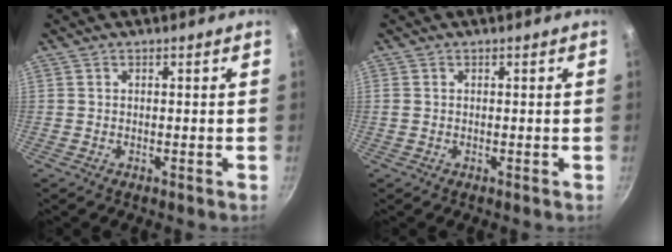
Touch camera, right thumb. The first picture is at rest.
{"total": 1.0, "force": [0.0, 0.7, 0.6], "torque": [-0.021, 0.001, 0.004]}